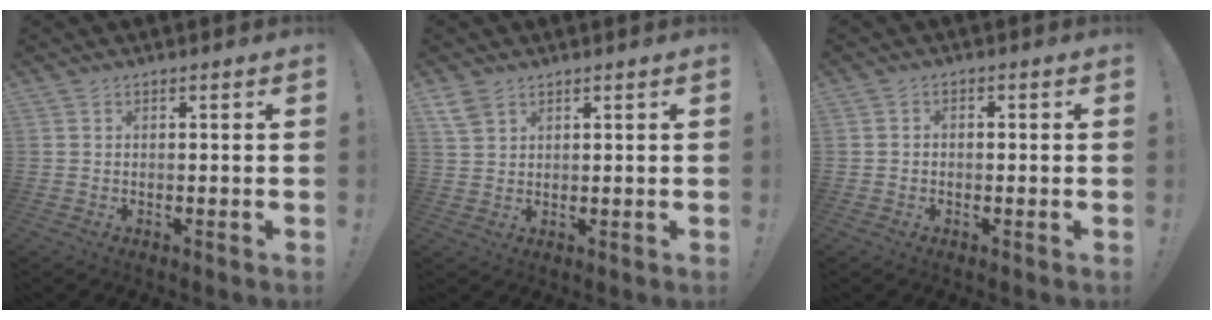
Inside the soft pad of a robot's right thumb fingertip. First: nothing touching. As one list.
[{"total": 3.0, "force": [2.2, 1.6, 1.3], "torque": [-0.026, -0.007, 0.043]}, {"total": 1.7, "force": [-1.1, 1.0, 0.7], "torque": [-0.016, 0.008, -0.019]}]